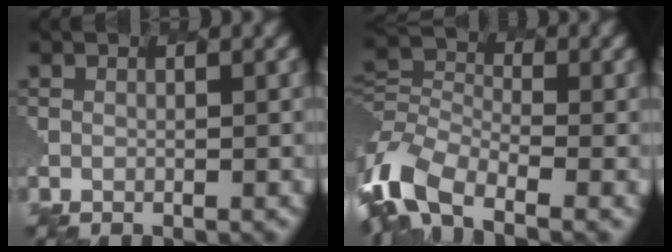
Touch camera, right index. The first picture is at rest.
{"total": 7.7, "force": [-5.3, 4.0, 4.0], "torque": [-0.095, 0.001, -0.117]}